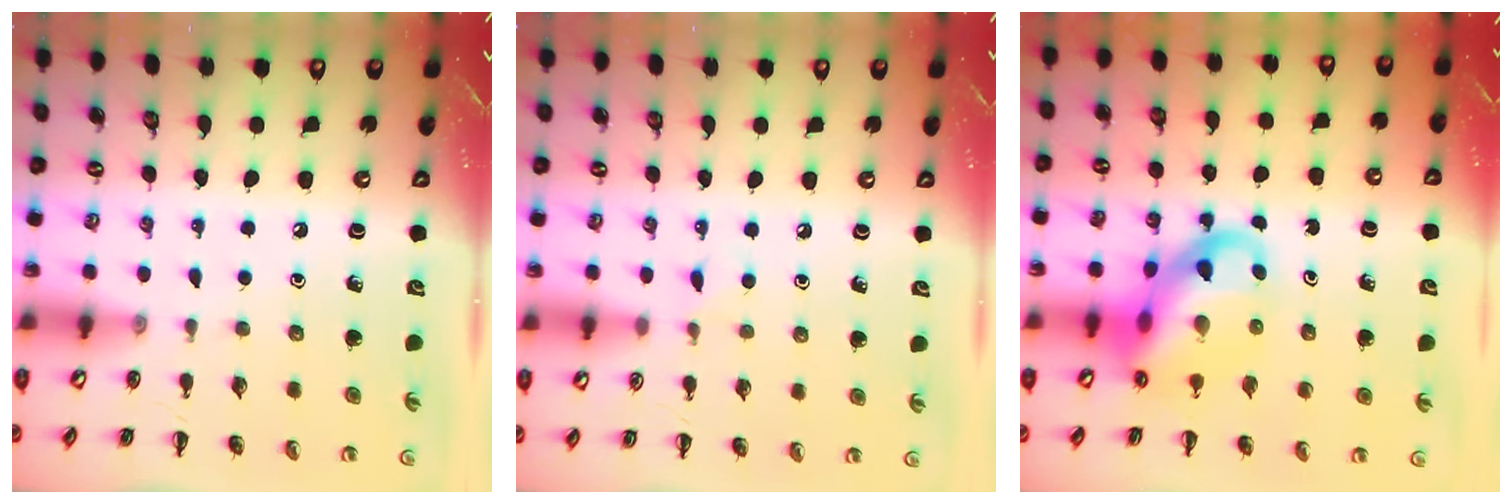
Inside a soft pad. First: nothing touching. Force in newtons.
{"total": 3.7, "press": 3.6, "slide": 1.2}
{"total": 14.7, "press": 14.2, "slide": 3.7}